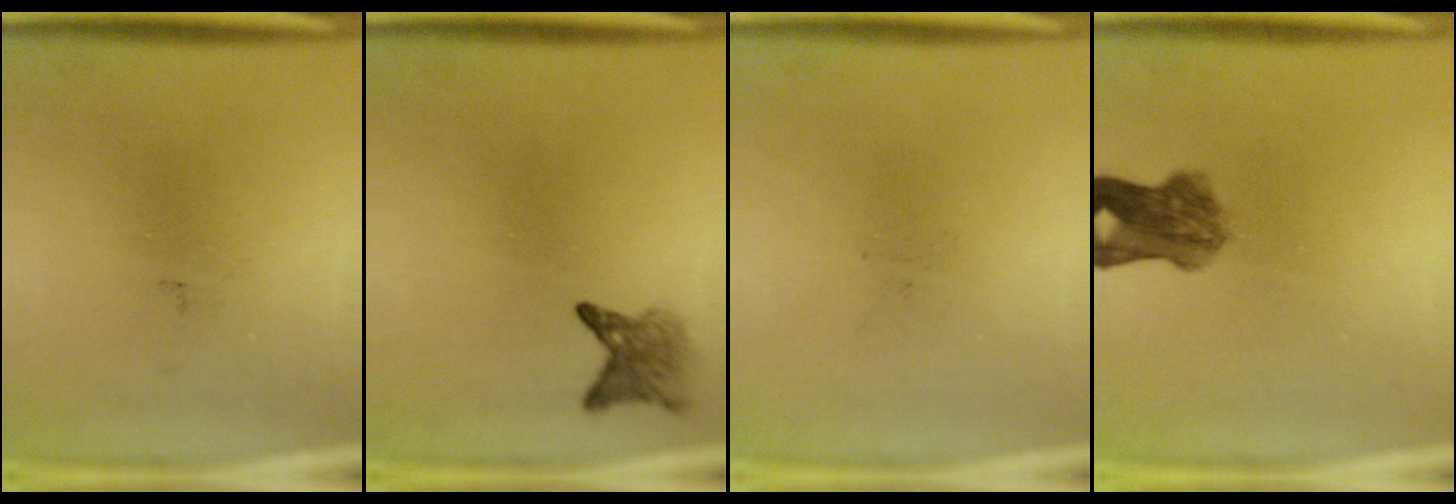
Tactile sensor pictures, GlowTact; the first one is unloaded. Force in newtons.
{"total": 2.7}
{"total": 0.0}
{"total": 5.9}